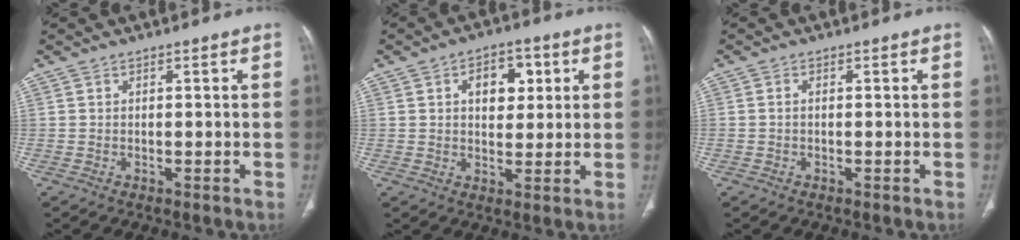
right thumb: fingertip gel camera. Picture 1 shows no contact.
{"total": 7.8, "force": [2.3, 5.1, 5.4], "torque": [-0.040, -0.003, 0.031]}
{"total": 0.6, "force": [-0.1, 0.3, 0.5], "torque": [-0.011, 0.001, -0.004]}